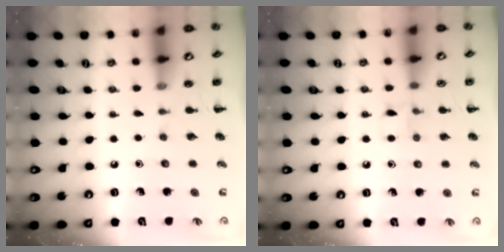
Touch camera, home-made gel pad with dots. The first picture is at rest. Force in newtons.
{"total": 5.6, "press": 5.3, "slide": 1.9}